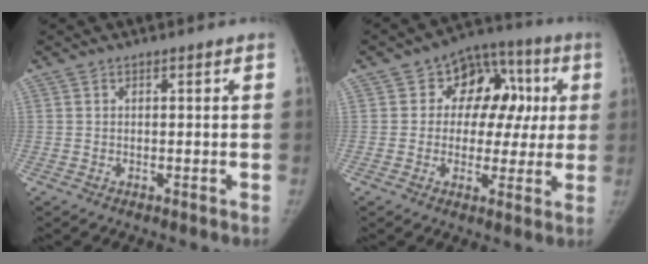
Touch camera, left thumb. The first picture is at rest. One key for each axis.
{"total": 14.1, "fx": 2.3, "fy": 10.8, "fz": 8.8, "tx": -0.047, "ty": 0.033, "tz": 0.025}